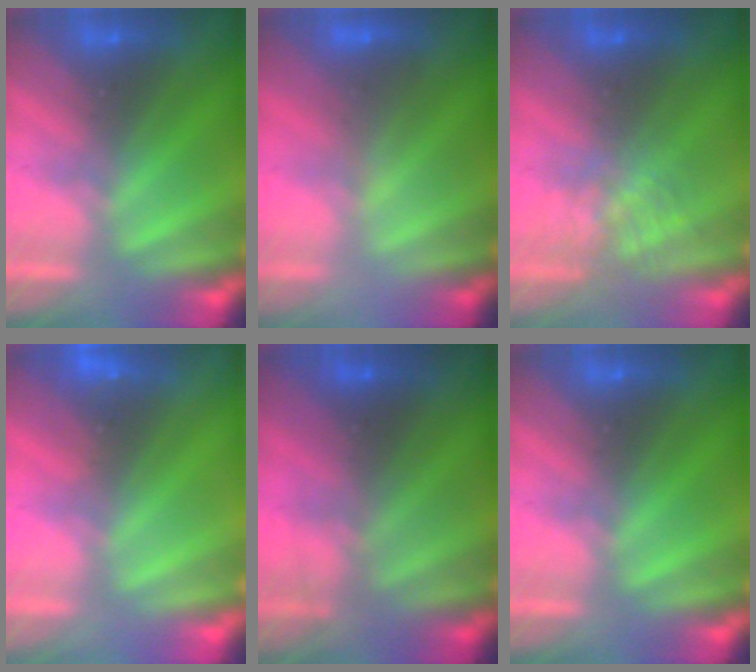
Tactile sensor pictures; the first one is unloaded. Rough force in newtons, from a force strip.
{"total": 2.2}
{"total": 3.6}
{"total": 2.3}
{"total": 2.8}
{"total": 0.0}